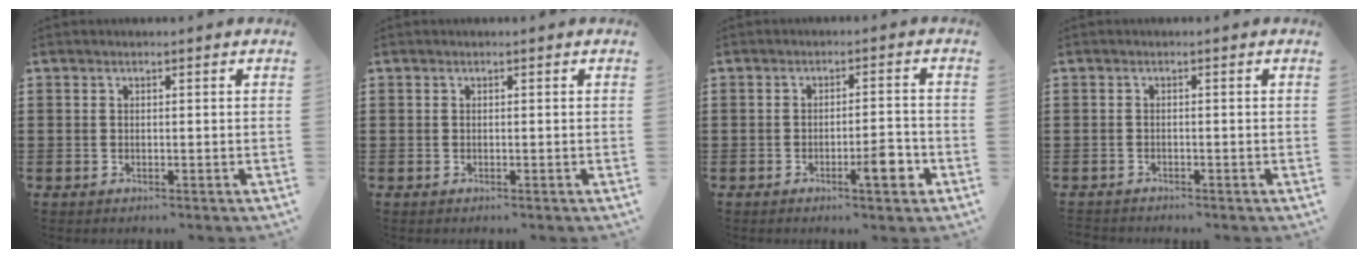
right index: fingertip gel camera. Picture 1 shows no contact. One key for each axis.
{"total": 0.0}
{"total": 5.4, "fx": -2.5, "fy": 1.0, "fz": 4.7, "tx": -0.063, "ty": -0.003, "tz": -0.041}
{"total": 1.0, "fx": -1.0, "fy": 0.2, "fz": -0.1, "tx": -0.002, "ty": 0.001, "tz": -0.022}